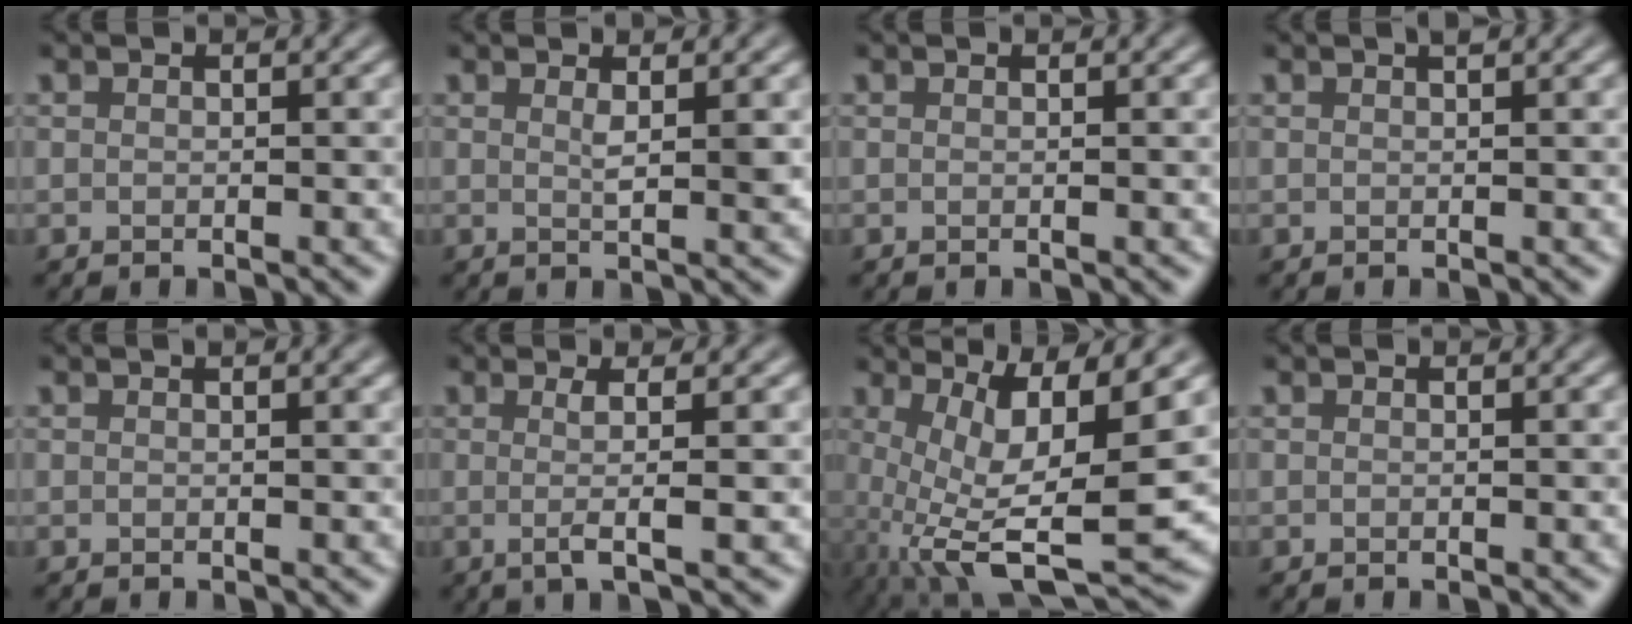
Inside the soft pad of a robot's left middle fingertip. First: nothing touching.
{"total": 1.6, "force": [0.7, 0.2, 1.4], "torque": [-0.023, -0.002, 0.009]}
{"total": 0.0}
{"total": 0.7, "force": [0.5, 0.1, 0.5], "torque": [-0.006, 0.002, 0.008]}
{"total": 1.2, "force": [0.7, 0.3, 0.9], "torque": [-0.007, 0.004, 0.010]}
{"total": 3.1, "force": [0.0, 0.7, 3.0], "torque": [-0.050, -0.004, -0.007]}
{"total": 10.5, "force": [-0.1, 2.9, 10.1], "torque": [-0.180, -0.014, 0.008]}
{"total": 0.0}